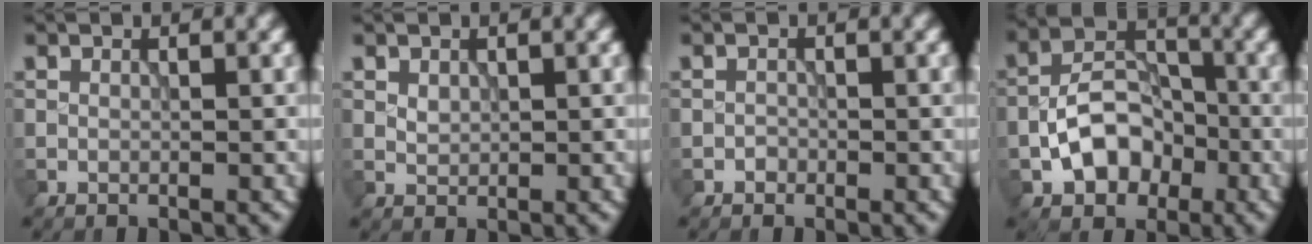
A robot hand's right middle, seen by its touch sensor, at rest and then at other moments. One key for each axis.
{"total": 1.0, "fx": 0.4, "fy": 0.8, "fz": 0.5, "tx": -0.010, "ty": -0.002, "tz": 0.010}
{"total": 0.6, "fx": -0.4, "fy": 0.5, "fz": 0.0, "tx": 0.003, "ty": -0.002, "tz": -0.007}
{"total": 6.1, "fx": -2.3, "fy": 4.2, "fz": 3.9, "tx": -0.059, "ty": 0.005, "tz": -0.043}